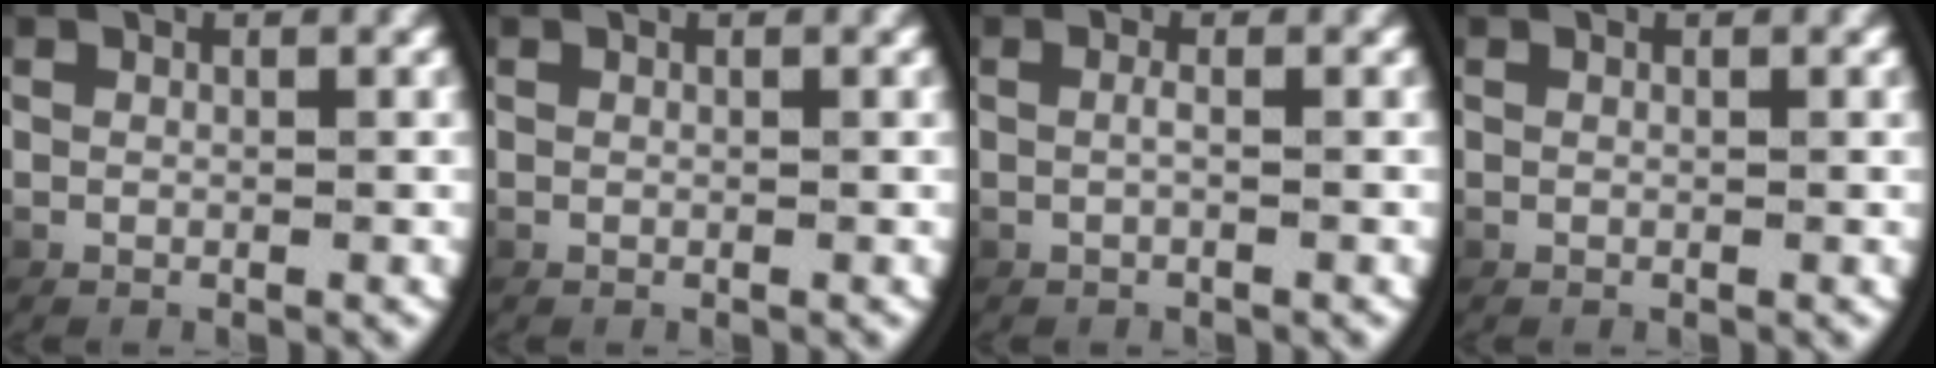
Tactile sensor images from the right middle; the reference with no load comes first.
{"total": 0.0}
{"total": 0.8, "force": [-0.3, -0.3, 0.6], "torque": [-0.019, -0.004, 0.000]}
{"total": 0.0}